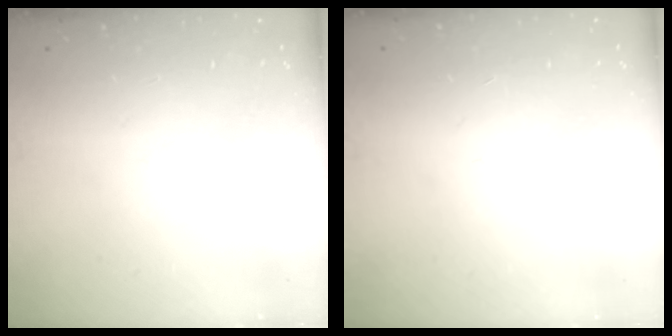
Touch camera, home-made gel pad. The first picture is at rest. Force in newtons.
{"total": 0.9, "press": 0.8, "slide": 0.2}